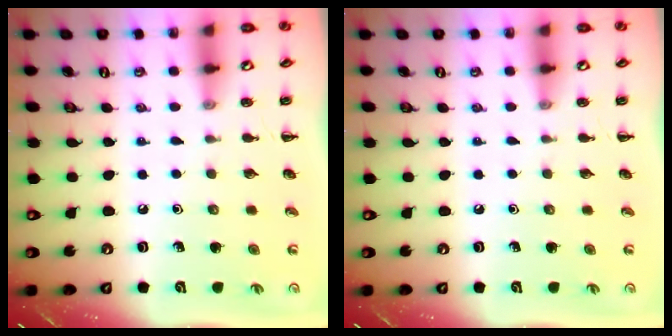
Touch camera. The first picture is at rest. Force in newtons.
{"total": 0.0}